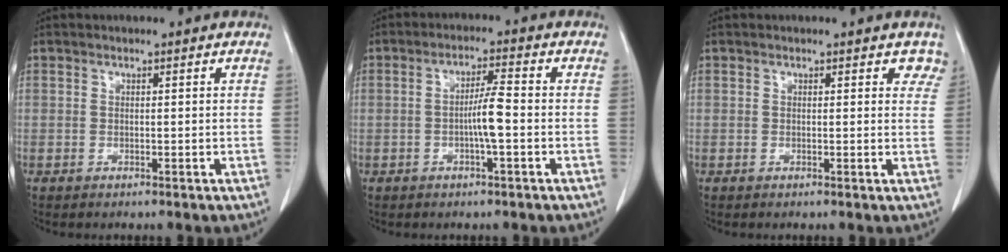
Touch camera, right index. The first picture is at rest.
{"total": 4.7, "force": [-1.0, 0.1, 4.6], "torque": [-0.086, 0.006, -0.018]}
{"total": 3.0, "force": [2.5, 1.5, 0.9], "torque": [0.013, -0.002, 0.007]}